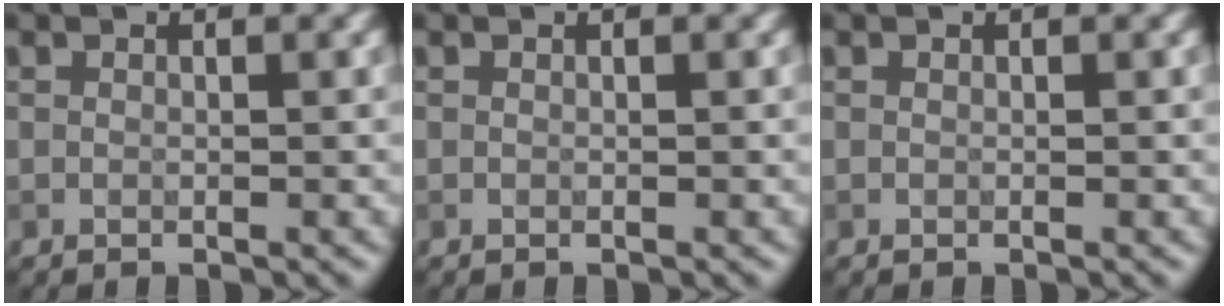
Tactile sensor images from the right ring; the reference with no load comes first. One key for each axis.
{"total": 0.0}
{"total": 0.0}